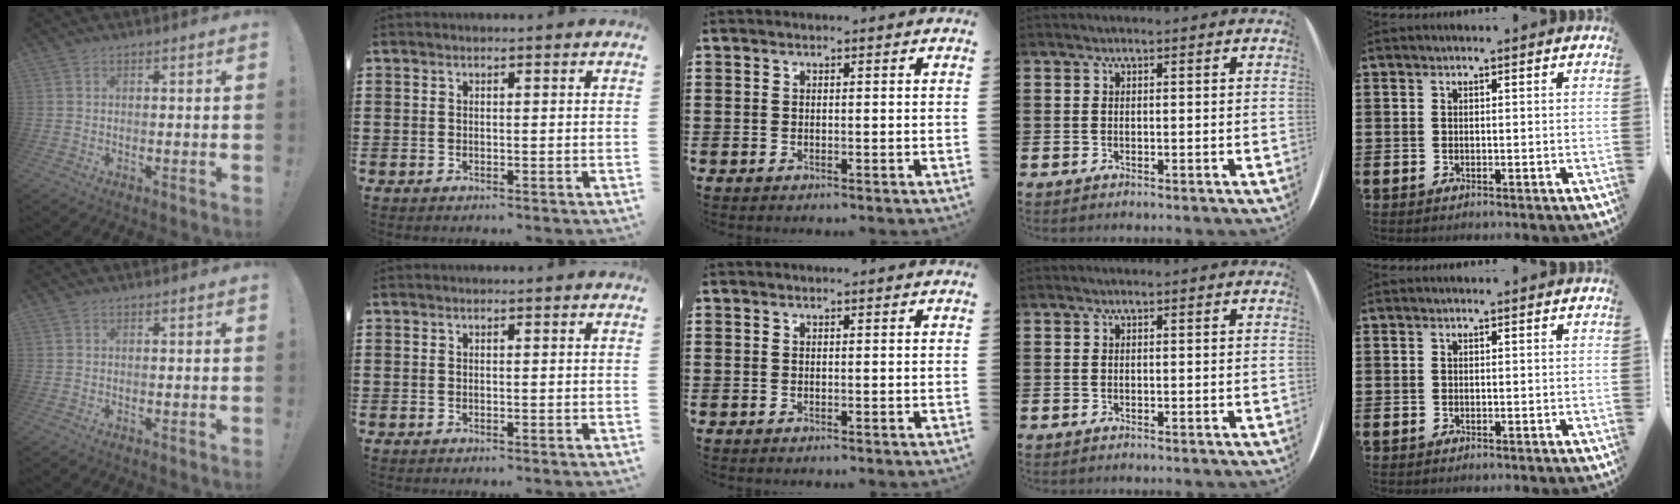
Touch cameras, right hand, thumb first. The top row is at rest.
{}